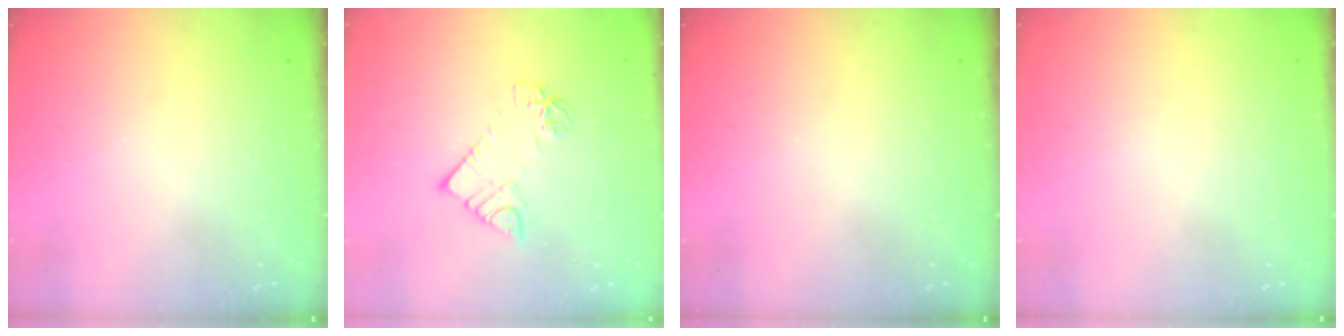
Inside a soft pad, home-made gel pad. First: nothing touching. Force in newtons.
{"total": 9.4, "press": 9.4, "slide": 0.7}
{"total": 0.0}
{"total": 0.7, "press": 0.6, "slide": 0.1}